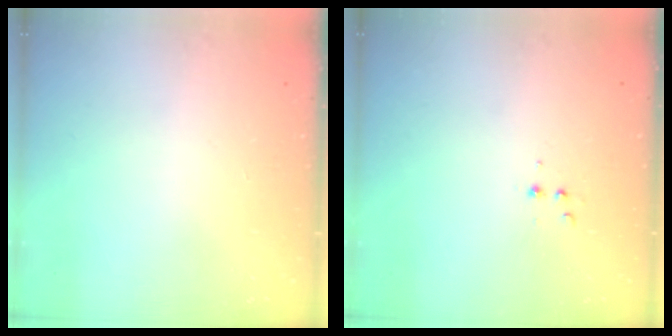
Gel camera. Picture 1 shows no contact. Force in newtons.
{"total": 2.9, "press": 2.7, "slide": 1.1}